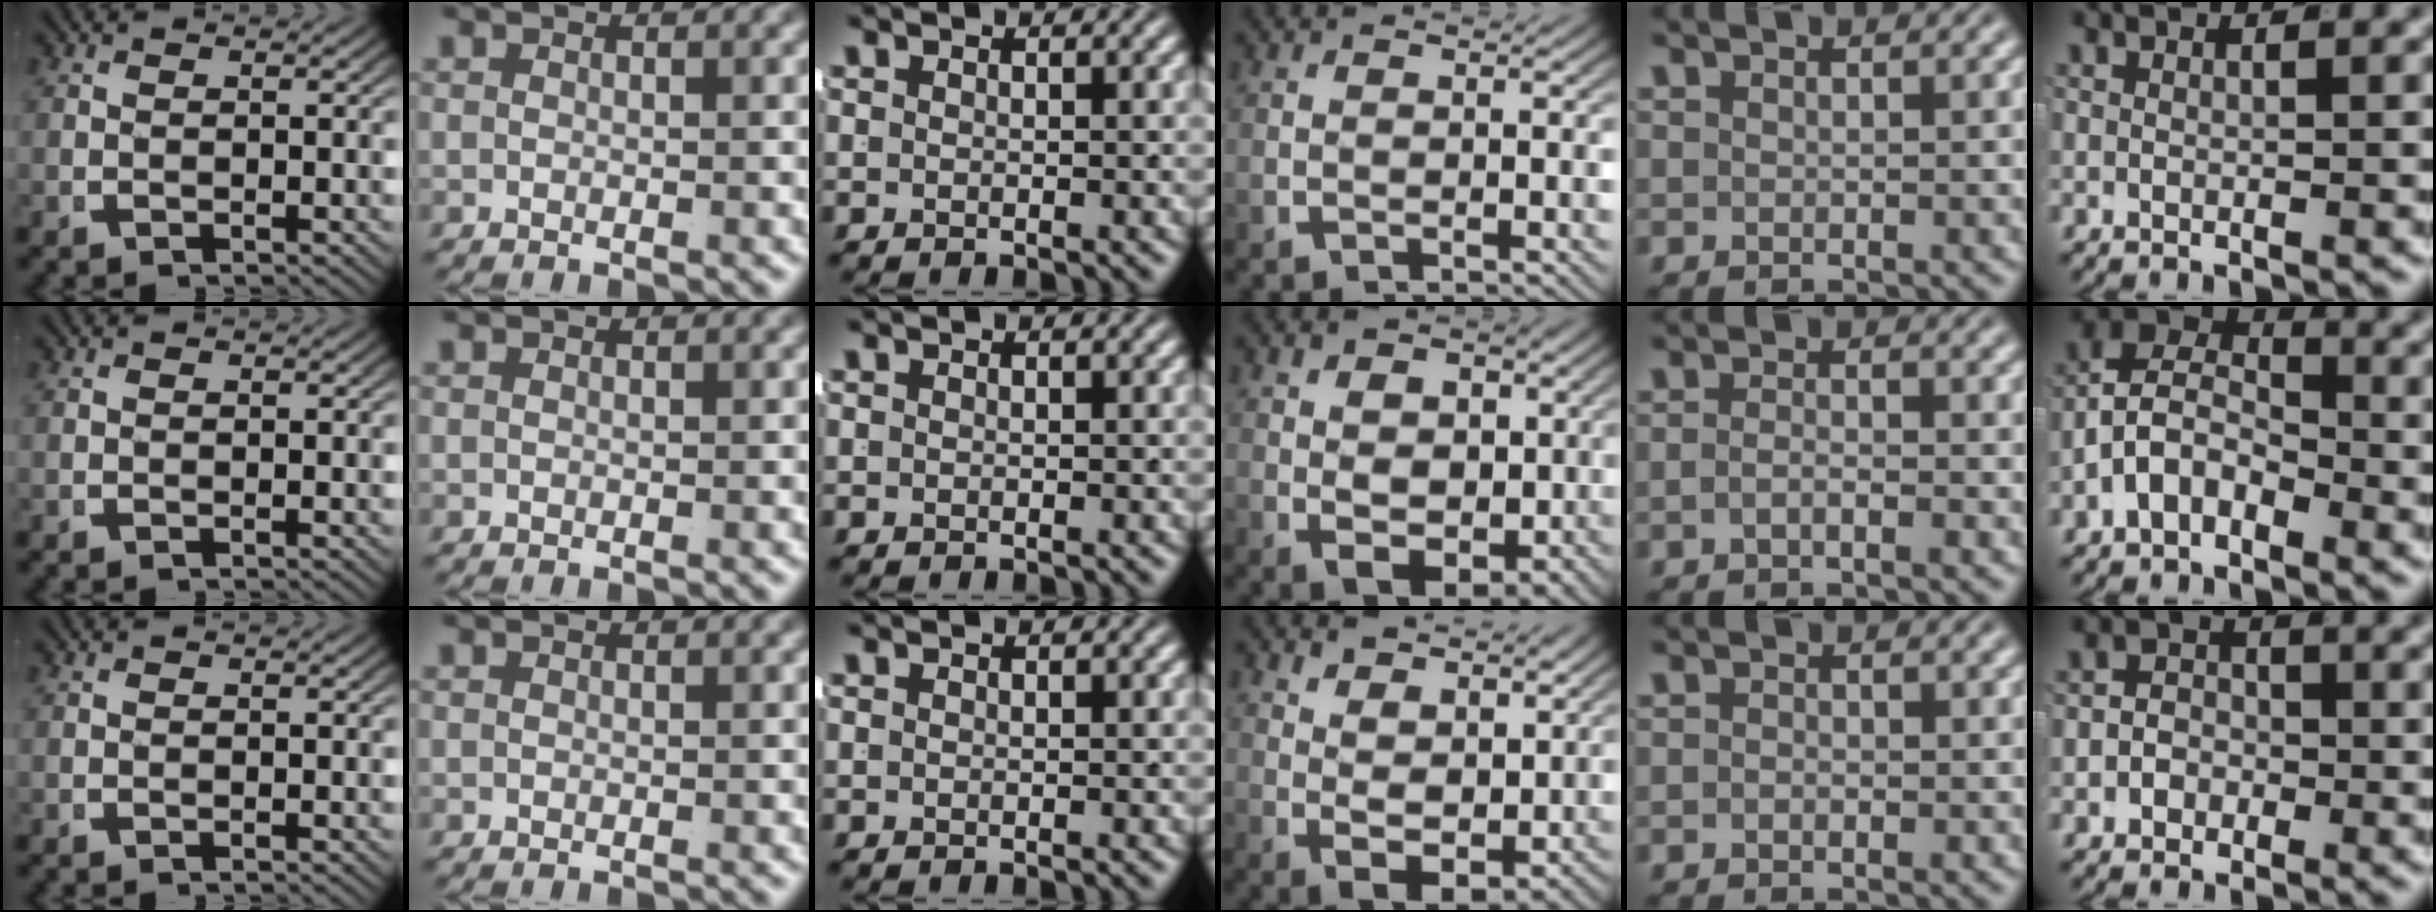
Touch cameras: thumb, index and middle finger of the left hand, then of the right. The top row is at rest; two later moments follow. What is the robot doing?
{"motion": "lift_and_place", "object": "shorts"}